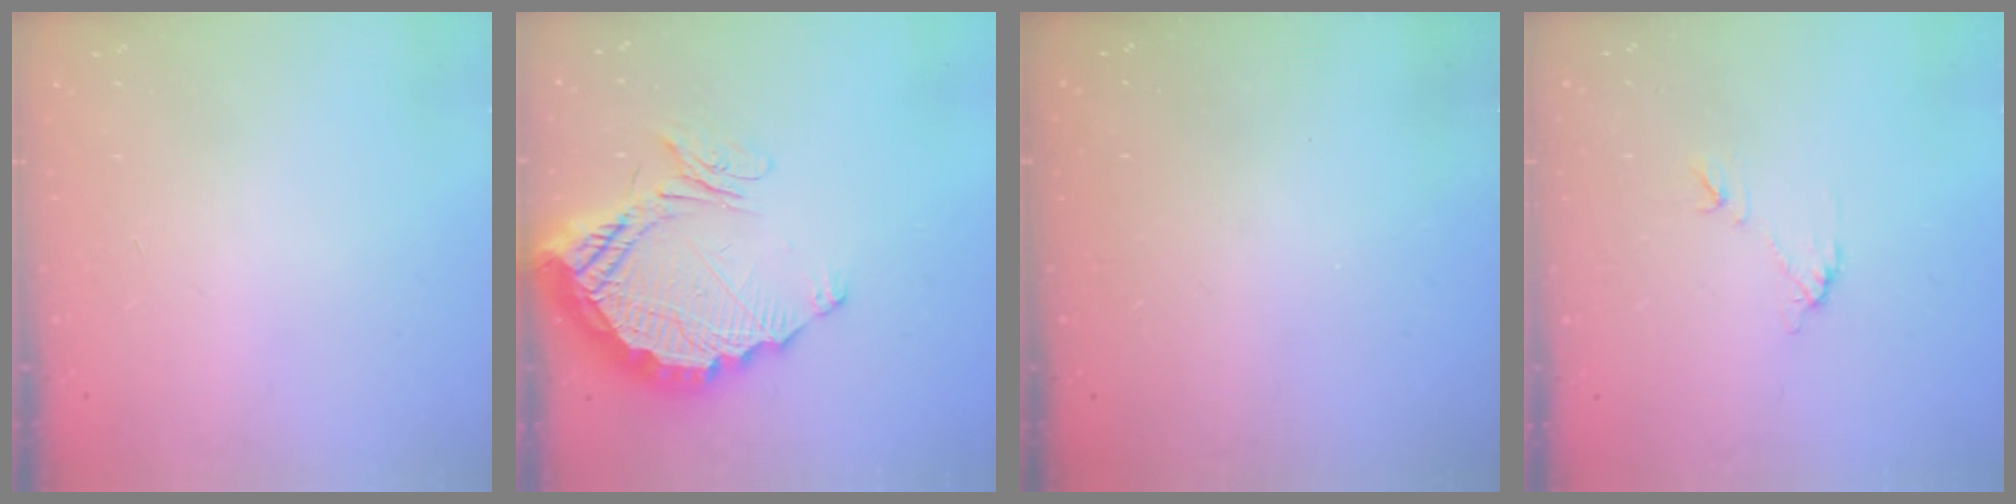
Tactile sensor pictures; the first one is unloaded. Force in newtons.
{"total": 15.2, "press": 15.2, "slide": 1.3}
{"total": 3.3, "press": 3.3, "slide": 0.1}
{"total": 7.2, "press": 7.2, "slide": 0.3}